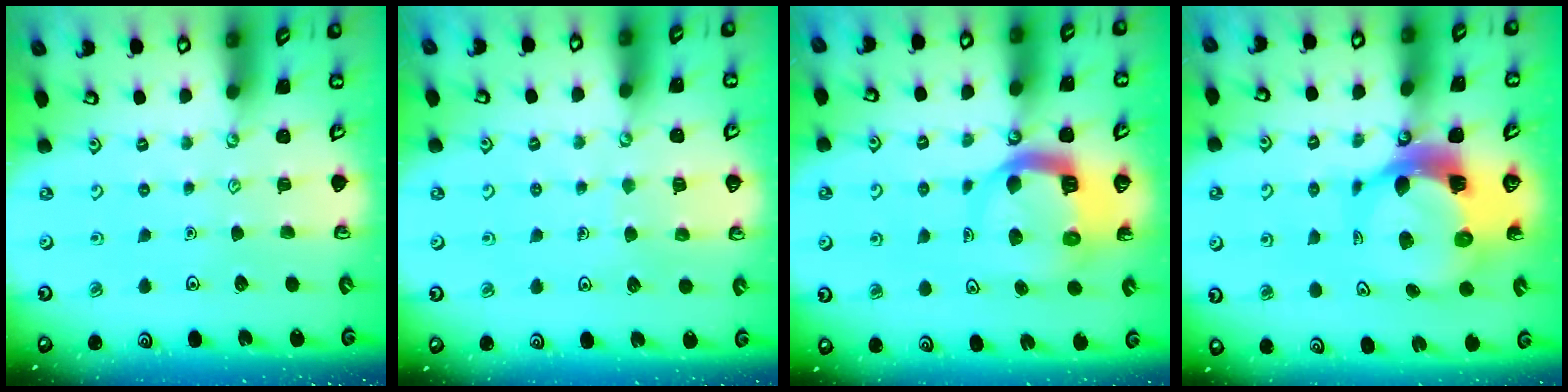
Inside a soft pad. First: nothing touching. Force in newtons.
{"total": 5.7, "press": 5.7, "slide": 0.4}
{"total": 8.7, "press": 8.6, "slide": 1.3}
{"total": 12.0, "press": 11.9, "slide": 1.3}